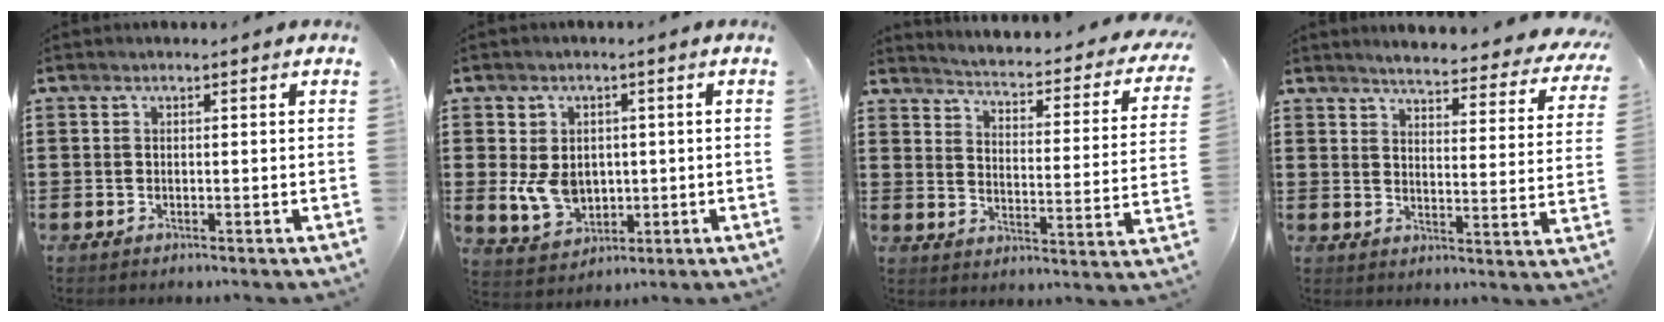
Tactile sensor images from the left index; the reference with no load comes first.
{"total": 6.3, "force": [-0.2, 5.2, 3.6], "torque": [-0.074, 0.001, -0.006]}
{"total": 2.4, "force": [2.3, -0.3, 0.8], "torque": [-0.034, -0.032, 0.026]}
{"total": 4.5, "force": [4.3, -0.2, 1.6], "torque": [-0.042, -0.036, 0.067]}